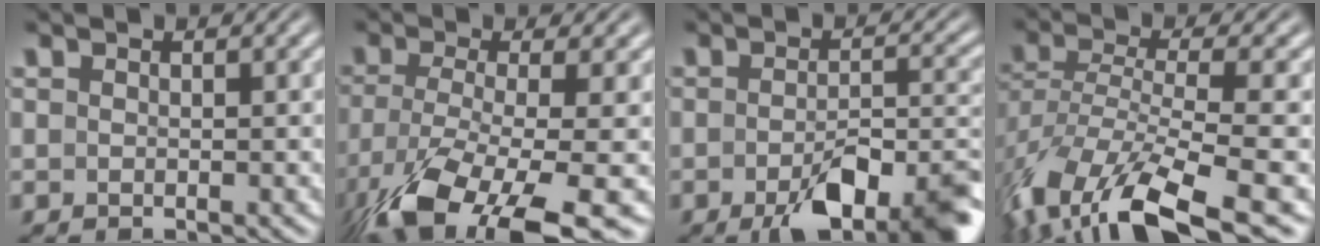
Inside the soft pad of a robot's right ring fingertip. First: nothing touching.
{"total": 9.3, "force": [-4.4, 3.9, 7.2], "torque": [-0.154, -0.057, -0.038]}
{"total": 7.4, "force": [-4.0, 2.4, 5.7], "torque": [-0.075, -0.008, -0.065]}
{"total": 8.9, "force": [-5.1, 3.8, 6.2], "torque": [-0.153, -0.046, -0.052]}